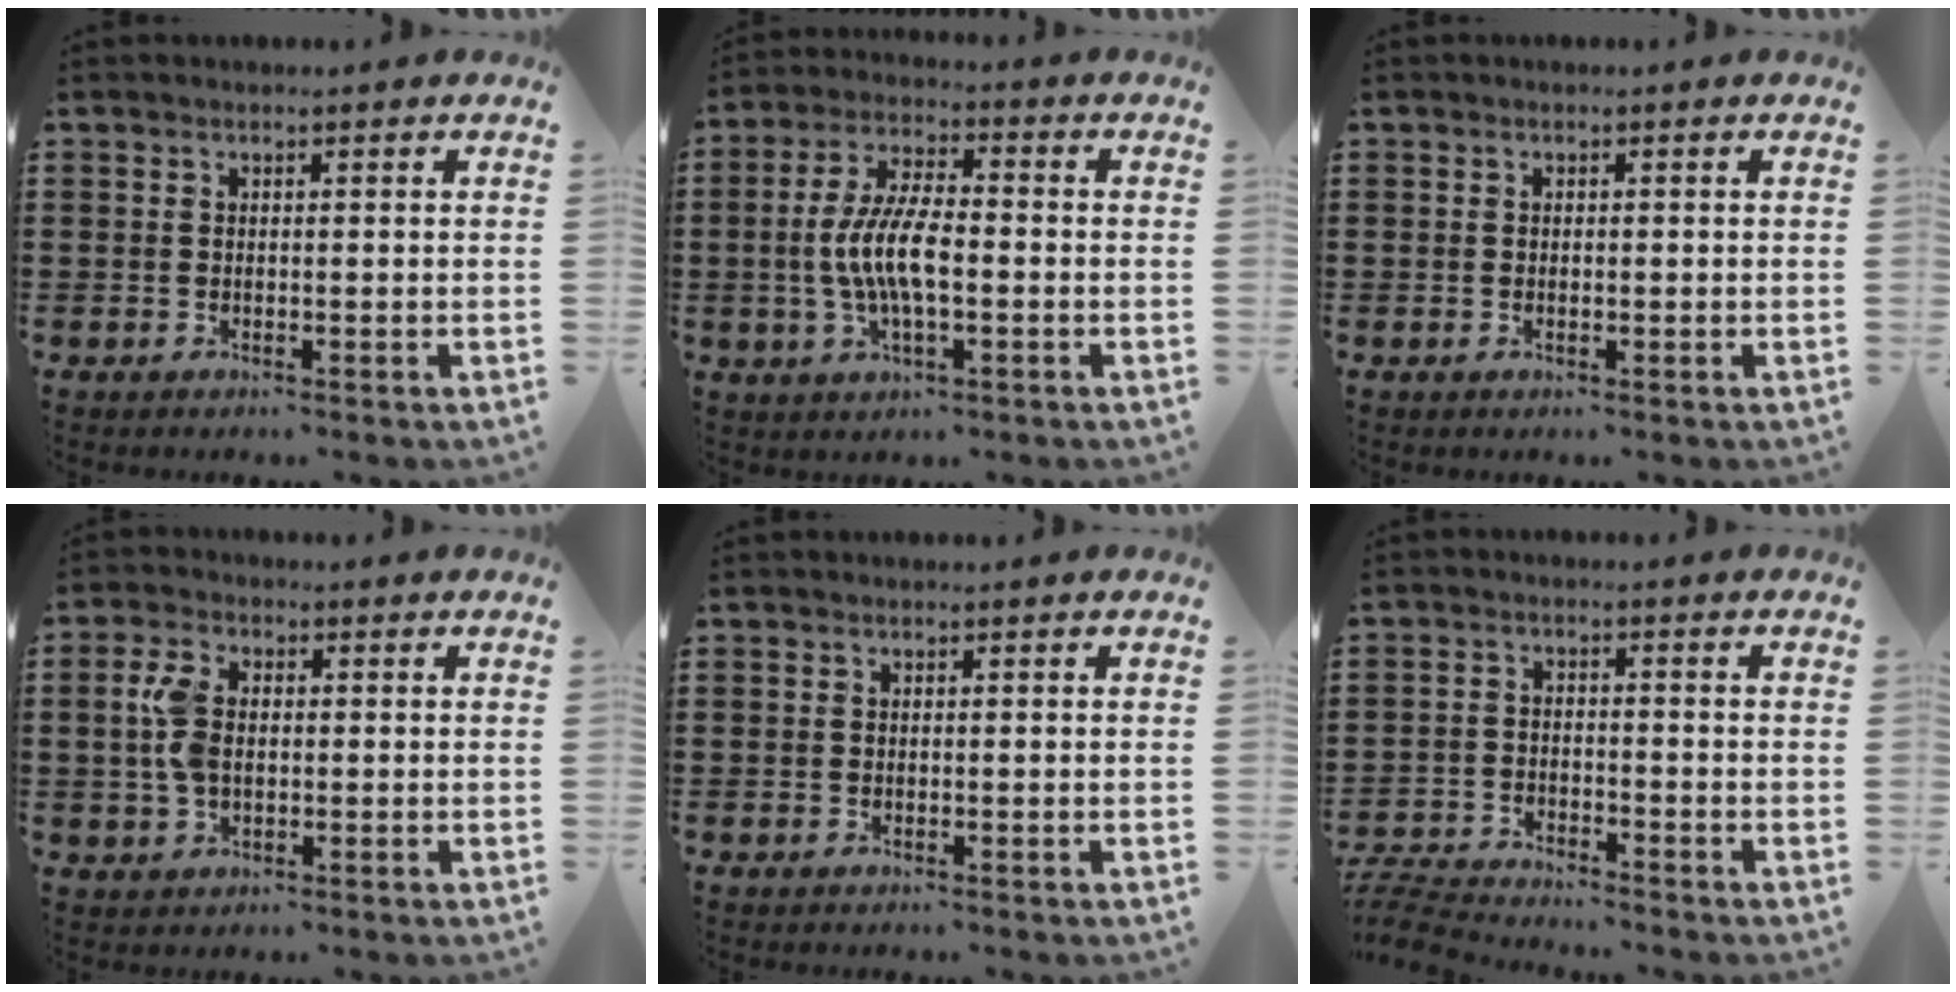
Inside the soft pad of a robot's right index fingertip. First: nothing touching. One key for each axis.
{"total": 8.6, "fx": -1.3, "fy": 3.1, "fz": 7.9, "tx": -0.179, "ty": -0.009, "tz": -0.033}
{"total": 0.6, "fx": -0.1, "fy": 0.3, "fz": 0.5, "tx": -0.011, "ty": -0.001, "tz": -0.001}
{"total": 5.2, "fx": 0.4, "fy": 3.1, "fz": 4.1, "tx": -0.107, "ty": 0.004, "tz": 0.000}
{"total": 0.0}
{"total": 4.5, "fx": -4.5, "fy": 0.2, "fz": 0.5, "tx": -0.030, "ty": -0.007, "tz": -0.097}